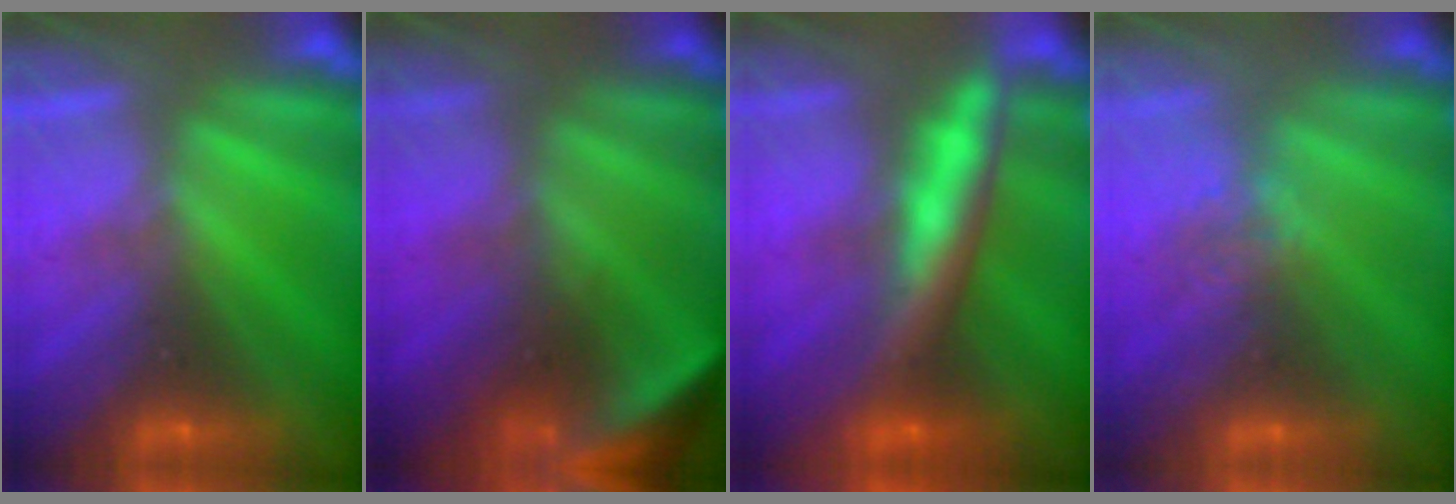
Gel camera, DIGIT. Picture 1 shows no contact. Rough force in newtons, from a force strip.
{"total": 4.0}
{"total": 8.6}
{"total": 2.8}